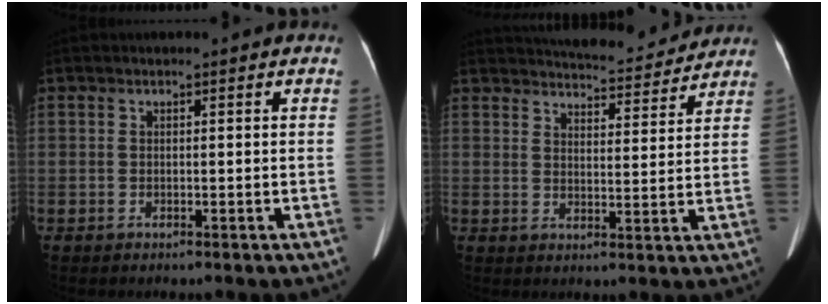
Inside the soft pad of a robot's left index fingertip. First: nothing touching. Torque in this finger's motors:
{"motor_torque": [0.45, -0.60, 0.06, 0.02]}